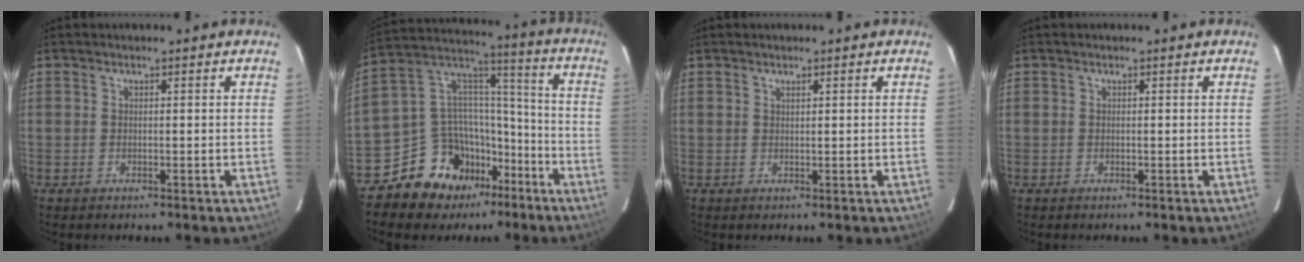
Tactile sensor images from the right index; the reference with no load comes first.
{"total": 16.2, "force": [-11.3, 10.6, 4.7], "torque": [-0.107, 0.070, -0.183]}
{"total": 0.6, "force": [0.5, 0.1, 0.3], "torque": [-0.004, 0.002, 0.011]}
{"total": 0.0}